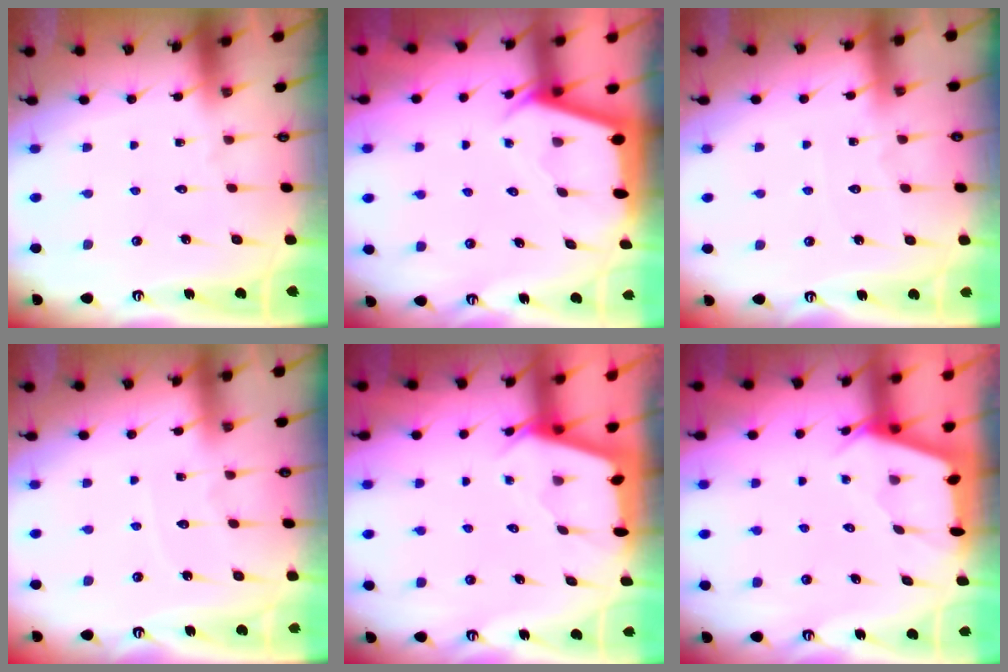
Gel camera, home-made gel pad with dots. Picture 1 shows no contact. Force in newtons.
{"total": 2.3, "press": 2.3, "slide": 0.3}
{"total": 4.0, "press": 3.9, "slide": 0.6}
{"total": 3.5, "press": 3.5, "slide": 0.4}
{"total": 2.5, "press": 2.5, "slide": 0.3}
{"total": 3.5, "press": 3.5, "slide": 0.1}